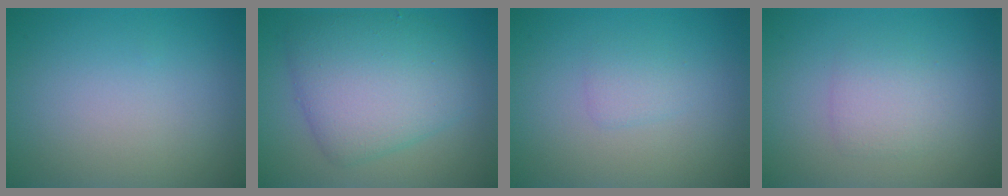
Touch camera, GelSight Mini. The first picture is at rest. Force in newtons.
{"total": 6.6, "press": 6.6, "slide": 0.2}
{"total": 1.2, "press": 1.2, "slide": 0.1}
{"total": 1.9, "press": 1.9, "slide": 0.1}